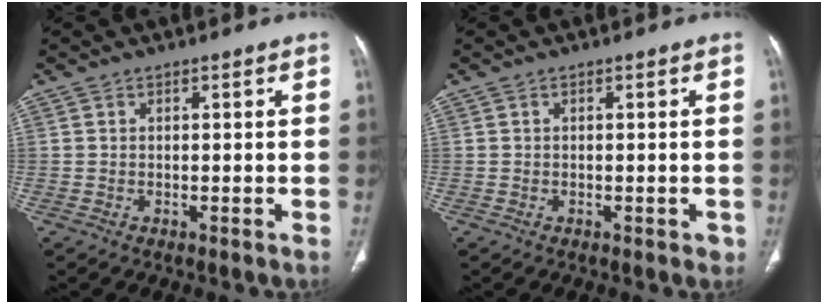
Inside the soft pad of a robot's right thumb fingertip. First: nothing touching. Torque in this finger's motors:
{"motor_torque": [-0.27, 0.01, -0.43, 0.06, 0.00]}